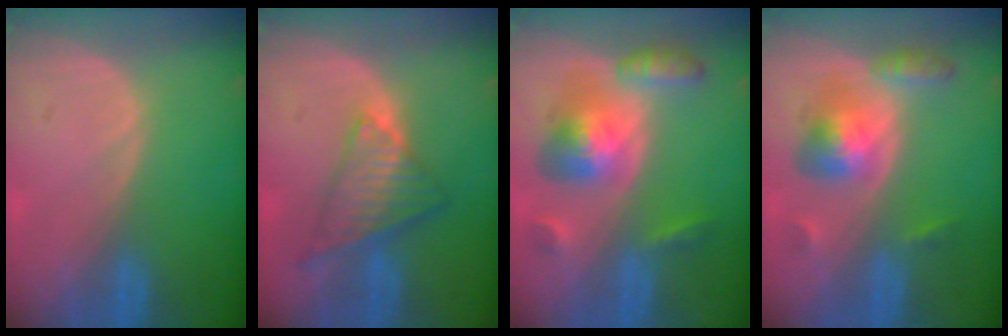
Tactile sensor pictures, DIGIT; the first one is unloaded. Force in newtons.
{"total": 7.6, "press": 6.4, "slide": 4.0}
{"total": 8.2, "press": 8.2, "slide": 0.5}
{"total": 6.1, "press": 6.1, "slide": 0.3}